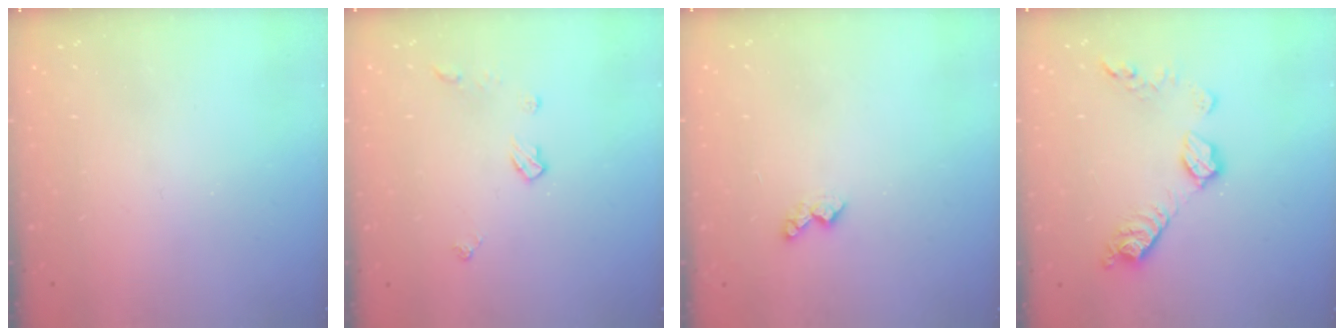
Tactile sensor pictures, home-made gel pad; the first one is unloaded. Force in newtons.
{"total": 6.3, "press": 6.3, "slide": 0.7}
{"total": 3.8, "press": 3.7, "slide": 0.7}
{"total": 10.5, "press": 10.5, "slide": 0.5}